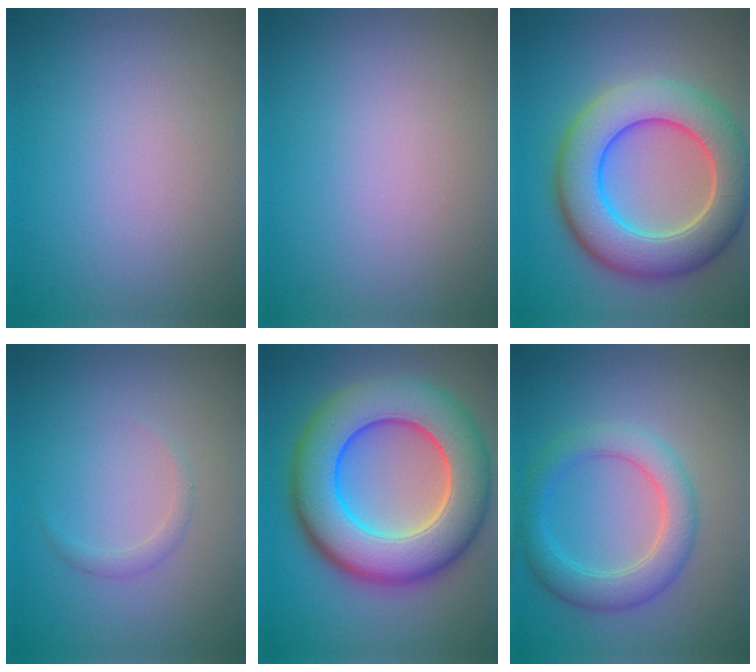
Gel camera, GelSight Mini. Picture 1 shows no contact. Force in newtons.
{"total": 0.0}
{"total": 9.6, "press": 9.6, "slide": 0.4}
{"total": 0.9, "press": 0.9, "slide": 0.1}
{"total": 12.4, "press": 12.4, "slide": 0.9}
{"total": 4.3, "press": 4.2, "slide": 0.1}